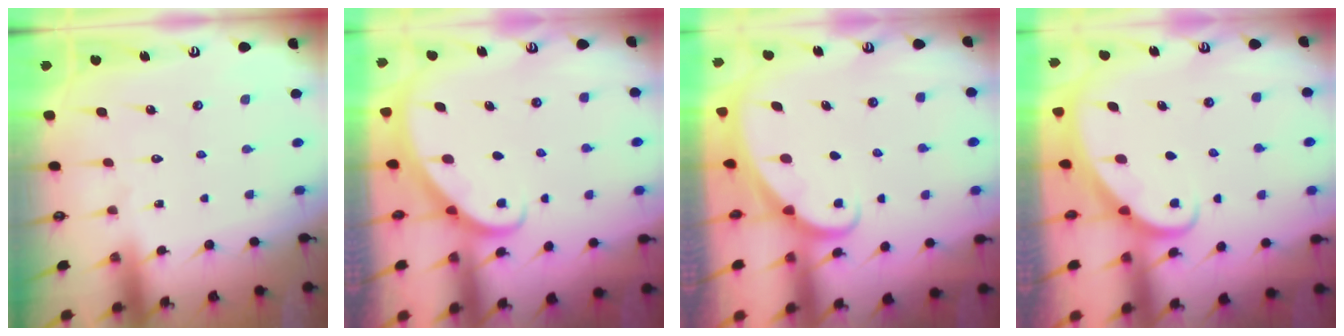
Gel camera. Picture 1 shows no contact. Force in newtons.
{"total": 2.8, "press": 2.8, "slide": 0.2}
{"total": 1.8, "press": 1.7, "slide": 0.1}
{"total": 2.2, "press": 2.2, "slide": 0.3}